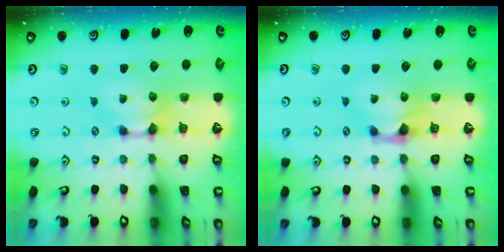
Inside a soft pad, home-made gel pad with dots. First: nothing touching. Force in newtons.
{"total": 0.9, "press": 0.4, "slide": 0.7}